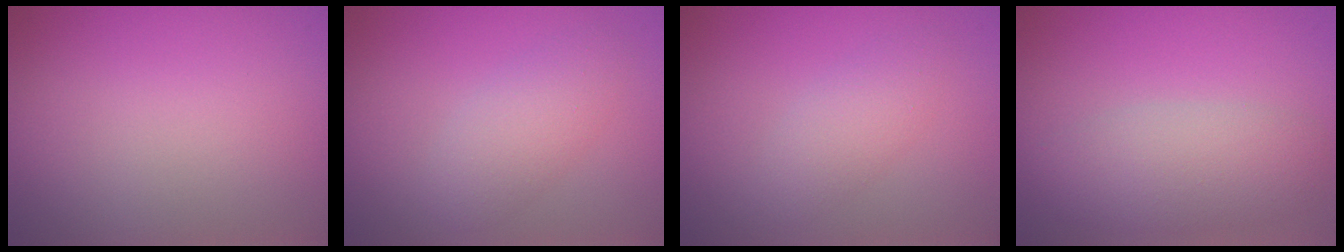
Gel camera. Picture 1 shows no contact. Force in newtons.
{"total": 2.7, "press": 2.7, "slide": 0.0}
{"total": 2.2, "press": 2.2, "slide": 0.0}
{"total": 4.6, "press": 4.6, "slide": 0.2}